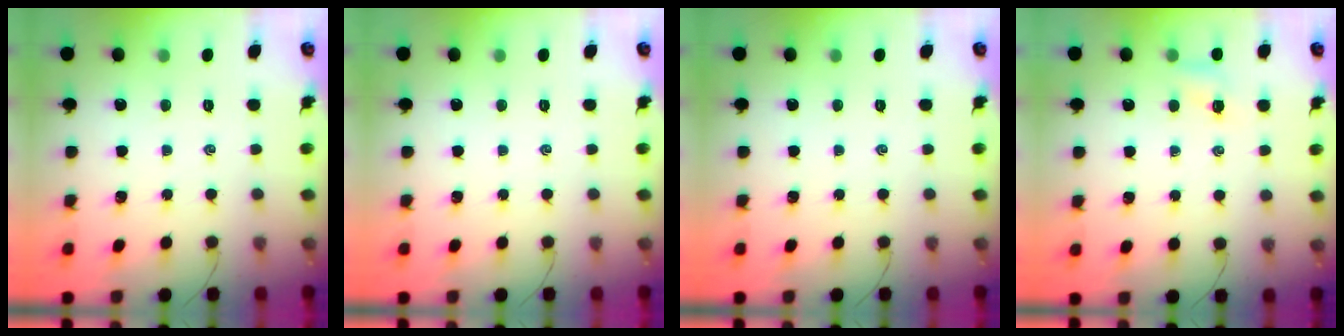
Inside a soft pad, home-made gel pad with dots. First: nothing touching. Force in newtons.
{"total": 0.0}
{"total": 0.0}
{"total": 3.9, "press": 3.7, "slide": 1.2}